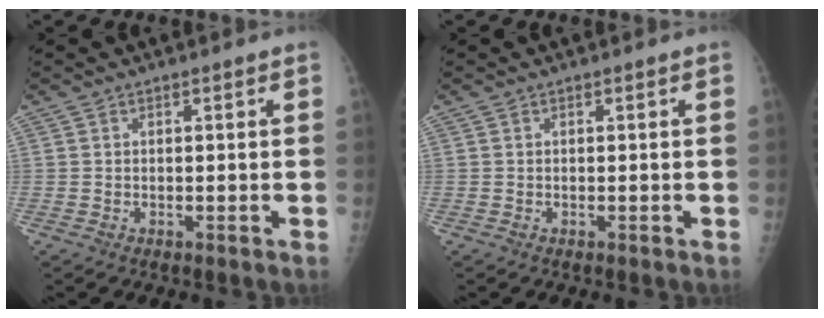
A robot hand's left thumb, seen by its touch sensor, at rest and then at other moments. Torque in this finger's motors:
{"motor_torque": [-0.13, 0.13, -0.05, 0.02, 0.00]}